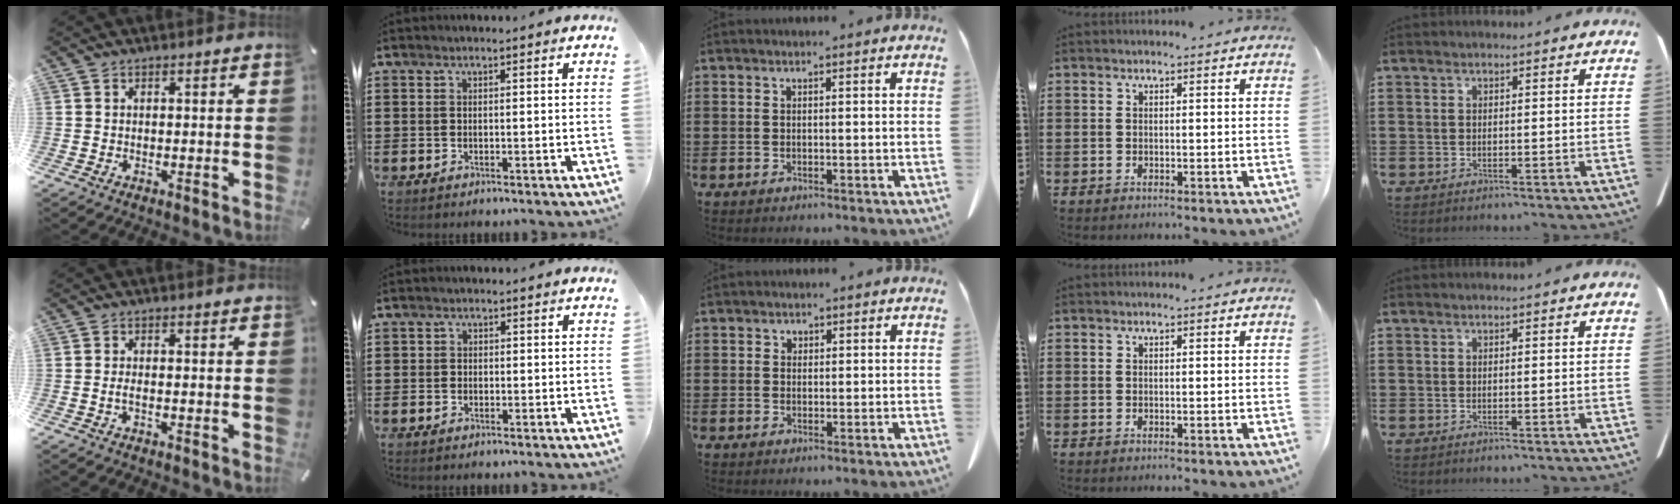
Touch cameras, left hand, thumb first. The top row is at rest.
{"thumb": {"total": 1.7, "force": [-0.7, 0.4, 1.4], "torque": [-0.033, -0.001, -0.016]}, "index": {"total": 0.9, "force": [-0.2, 0.8, 0.2], "torque": [-0.007, 0.003, -0.006]}, "middle": {"total": 0.7, "force": [0.4, 0.5, 0.1], "torque": [-0.004, 0.001, 0.009]}}